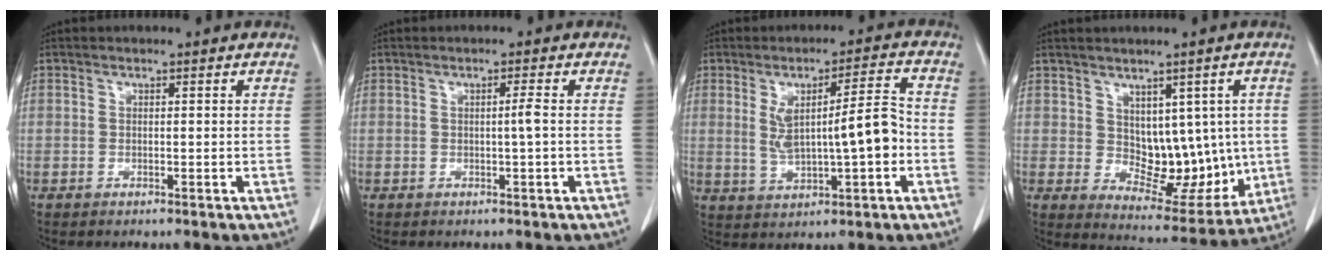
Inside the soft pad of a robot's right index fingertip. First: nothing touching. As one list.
[{"total": 1.3, "force": [-0.2, -0.4, 1.2], "torque": [-0.019, 0.000, -0.003]}, {"total": 9.4, "force": [-0.3, 1.5, 9.2], "torque": [-0.156, 0.017, 0.004]}, {"total": 10.5, "force": [0.7, 6.3, 8.4], "torque": [-0.094, 0.003, 0.034]}]